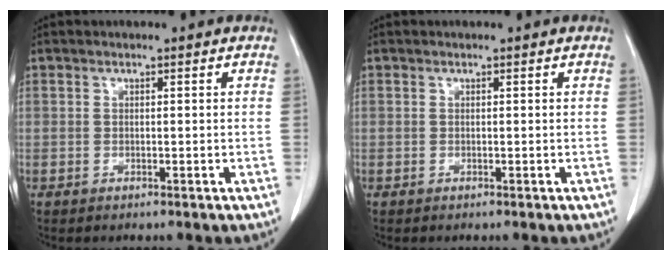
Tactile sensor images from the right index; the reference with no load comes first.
{"total": 0.0}